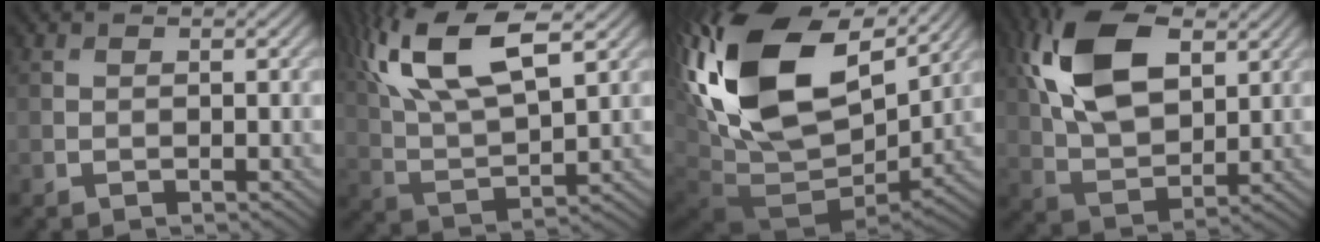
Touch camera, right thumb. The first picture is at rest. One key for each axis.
{"total": 14.8, "fx": 7.2, "fy": 5.5, "fz": 11.7, "tx": -0.264, "ty": 0.021, "tz": 0.134}
{"total": 20.3, "fx": 6.1, "fy": 12.4, "fz": 14.8, "tx": -0.329, "ty": 0.011, "tz": 0.123}
{"total": 13.9, "fx": 5.0, "fy": 7.8, "fz": 10.4, "tx": -0.242, "ty": 0.017, "tz": 0.096}